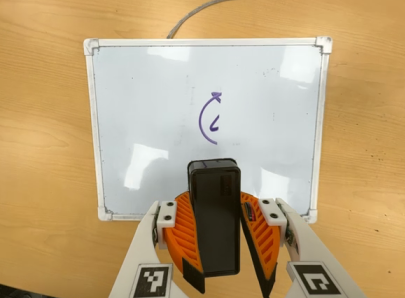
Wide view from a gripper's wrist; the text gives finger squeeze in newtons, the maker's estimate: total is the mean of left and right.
{"total": 10.5, "left": 11.3, "right": 9.8}